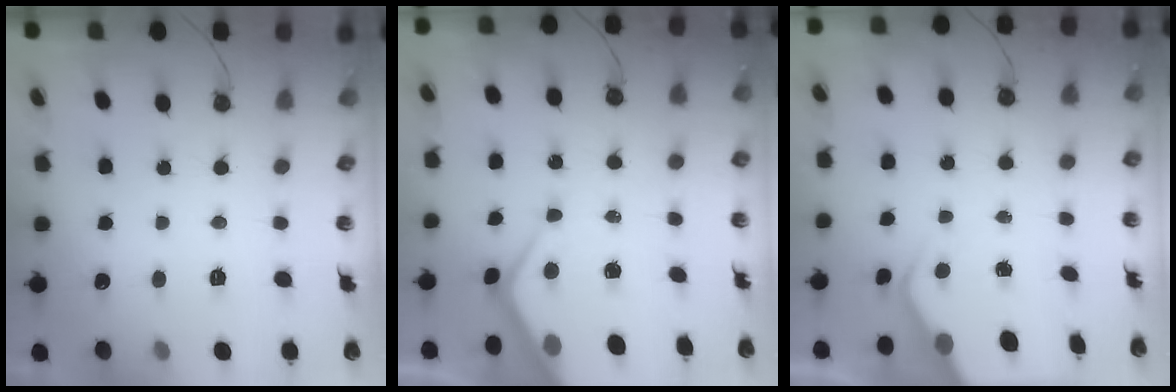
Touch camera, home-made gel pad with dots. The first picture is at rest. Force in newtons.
{"total": 11.1, "press": 11.1, "slide": 1.2}
{"total": 5.9, "press": 5.9, "slide": 0.5}